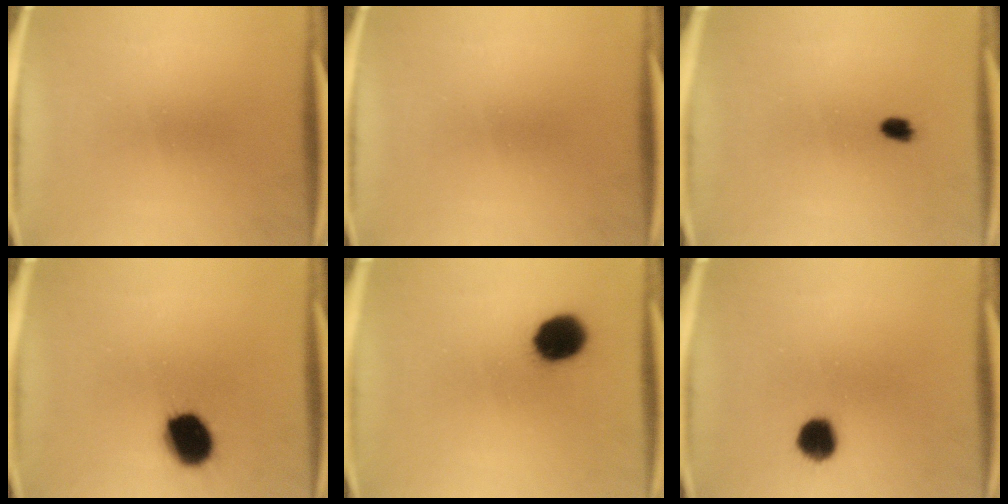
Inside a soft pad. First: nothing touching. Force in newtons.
{"total": 0.0}
{"total": 2.7}
{"total": 11.8}
{"total": 10.5}
{"total": 6.0}